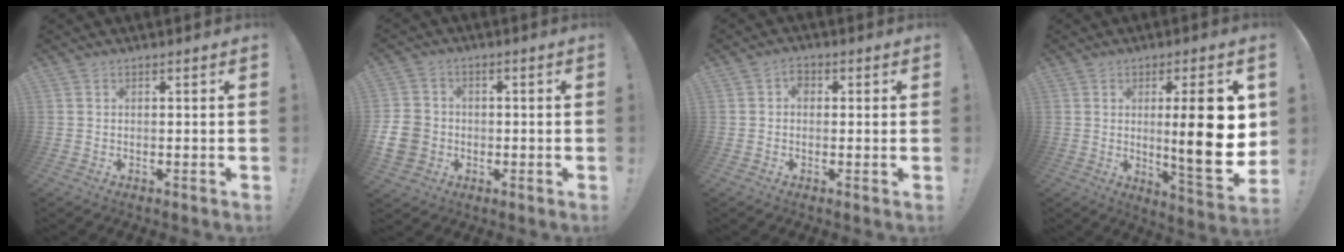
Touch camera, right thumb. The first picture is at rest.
{"total": 10.0, "force": [-2.3, 8.7, 4.5], "torque": [-0.093, 0.019, -0.040]}
{"total": 2.8, "force": [-0.1, 1.9, 2.0], "torque": [-0.030, 0.005, -0.003]}
{"total": 18.4, "force": [1.7, 4.0, 17.8], "torque": [-0.250, -0.020, 0.024]}